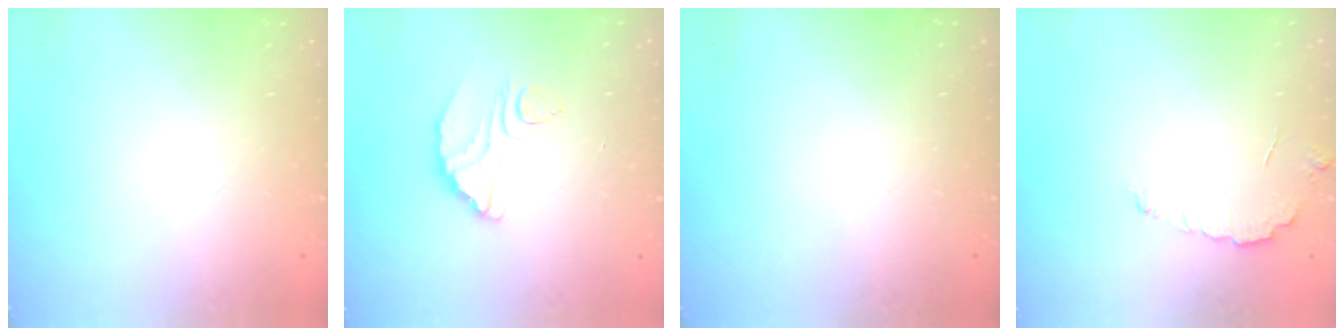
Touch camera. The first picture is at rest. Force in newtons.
{"total": 7.6, "press": 7.6, "slide": 0.4}
{"total": 0.0}
{"total": 3.9, "press": 3.9, "slide": 0.2}